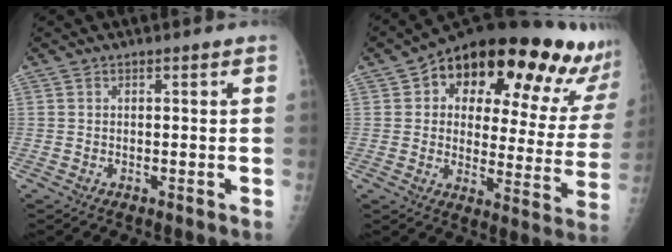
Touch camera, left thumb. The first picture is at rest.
{"total": 26.6, "force": [17.0, 10.5, 17.6], "torque": [-0.198, -0.049, 0.221]}